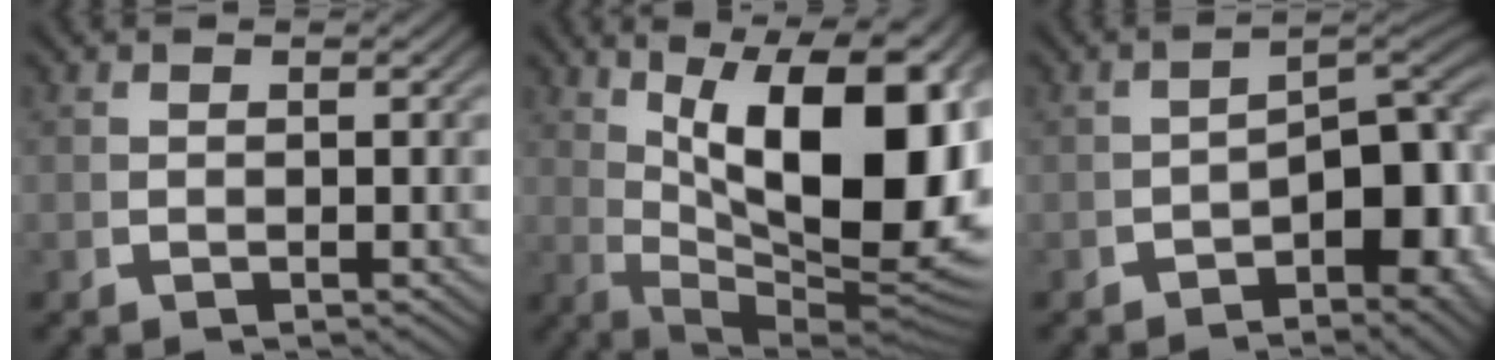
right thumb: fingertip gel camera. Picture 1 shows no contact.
{"total": 20.9, "force": [1.1, 11.4, 17.6], "torque": [-0.269, -0.065, 0.058]}
{"total": 8.4, "force": [-2.2, 4.2, 7.0], "torque": [-0.087, -0.031, -0.020]}